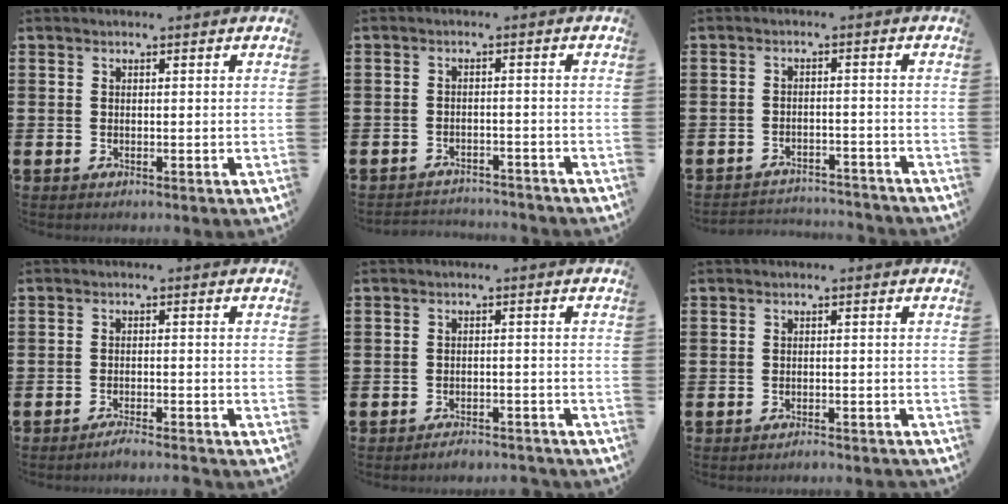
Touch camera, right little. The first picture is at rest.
{"total": 2.2, "force": [-2.2, 0.0, -0.3], "torque": [-0.003, 0.002, -0.049]}
{"total": 2.6, "force": [-2.6, 0.1, -0.2], "torque": [-0.005, 0.003, -0.057]}
{"total": 2.0, "force": [-1.9, -0.1, 0.7], "torque": [-0.010, 0.003, -0.036]}
{"total": 2.0, "force": [-1.9, 0.1, 0.4], "torque": [-0.010, 0.003, -0.039]}
{"total": 1.2, "force": [-1.2, -0.1, 0.2], "torque": [-0.005, 0.000, -0.023]}